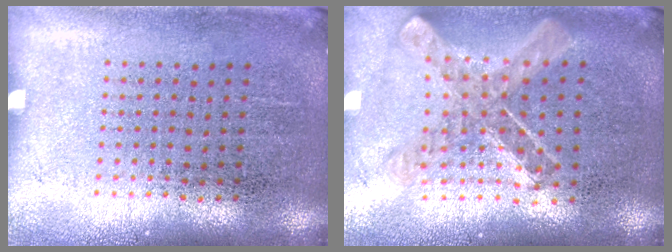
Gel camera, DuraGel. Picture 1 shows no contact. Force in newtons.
{"total": 0.9, "press": 0.9, "slide": 0.1}